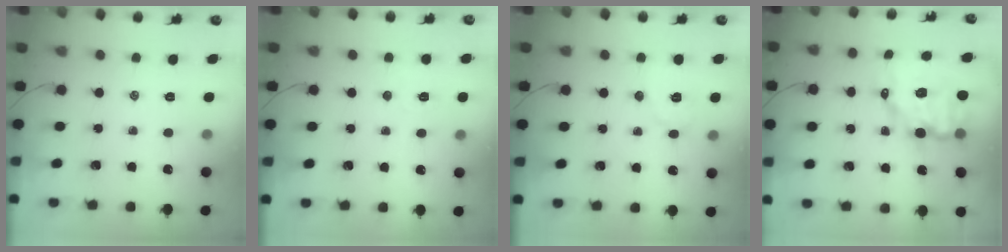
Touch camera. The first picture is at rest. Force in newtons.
{"total": 3.0, "press": 2.9, "slide": 0.9}
{"total": 6.2, "press": 6.2, "slide": 0.5}
{"total": 9.7, "press": 9.4, "slide": 2.4}